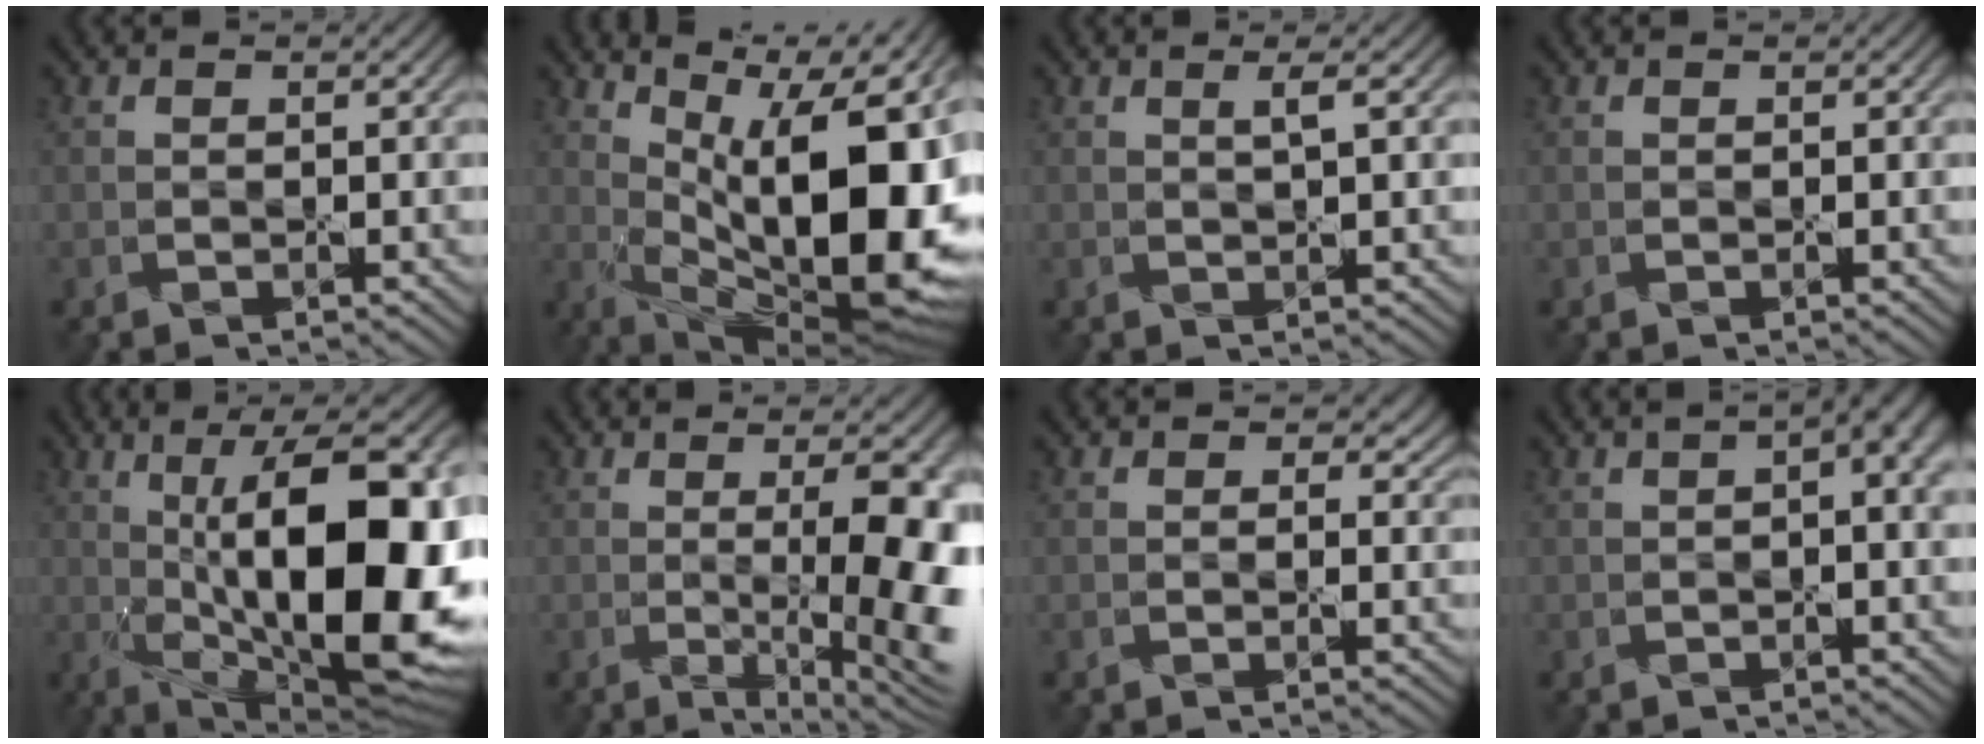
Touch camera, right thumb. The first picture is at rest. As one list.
[{"total": 17.7, "force": [3.3, 7.5, 15.7], "torque": [-0.228, 0.012, 0.067]}, {"total": 1.5, "force": [0.7, 0.2, 1.3], "torque": [-0.026, 0.009, 0.009]}, {"total": 0.0}, {"total": 17.2, "force": [-0.3, 6.6, 15.9], "torque": [-0.223, 0.015, -0.007]}, {"total": 13.3, "force": [-0.7, 4.1, 12.7], "torque": [-0.142, 0.001, -0.013]}, {"total": 1.7, "force": [0.6, 1.1, 1.1], "torque": [-0.017, -0.005, 0.010]}, {"total": 4.4, "force": [1.2, 1.3, 4.0], "torque": [-0.052, 0.012, 0.015]}]